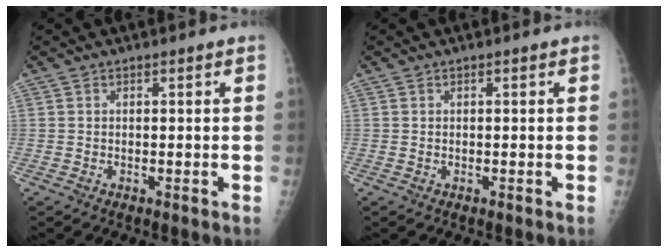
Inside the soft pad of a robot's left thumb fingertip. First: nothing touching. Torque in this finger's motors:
{"motor_torque": [0.00, 0.00, -0.09, -0.02, 0.00]}